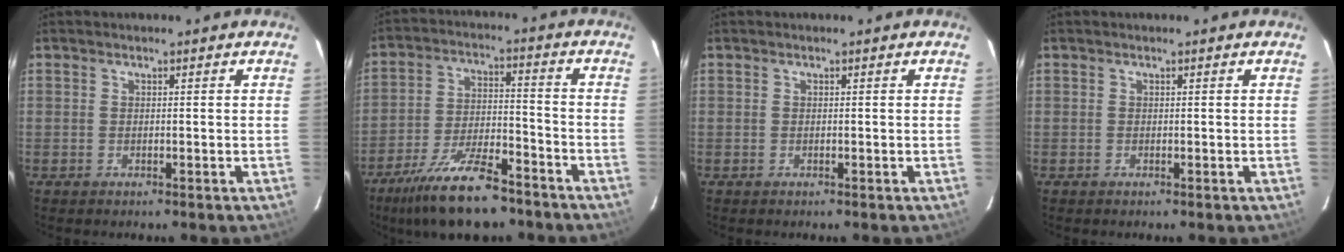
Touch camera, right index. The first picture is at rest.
{"total": 16.2, "force": [-12.4, 4.9, 9.2], "torque": [-0.188, -0.015, -0.207]}
{"total": 0.0}
{"total": 0.0}